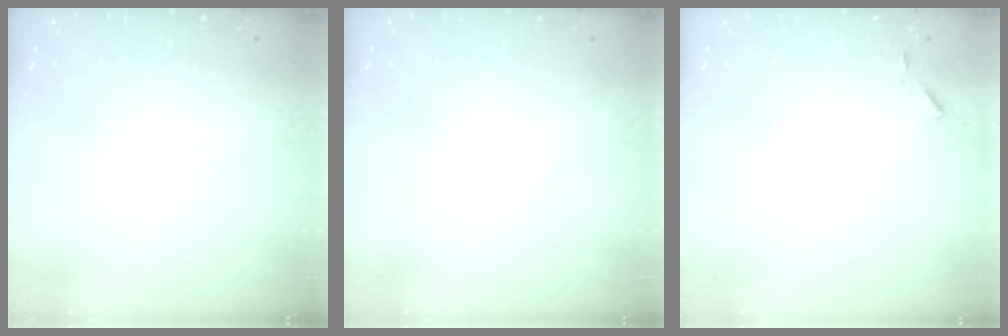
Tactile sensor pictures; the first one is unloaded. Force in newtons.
{"total": 0.0}
{"total": 5.3, "press": 5.2, "slide": 0.5}